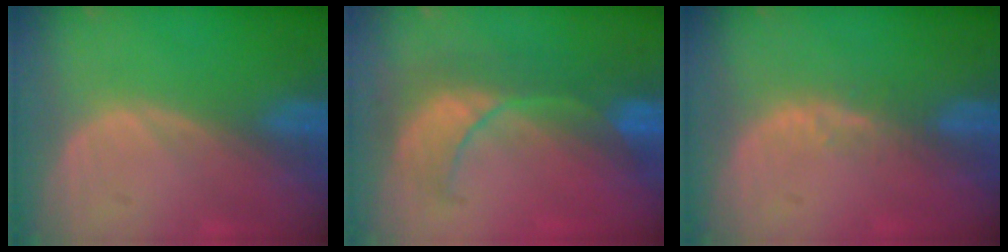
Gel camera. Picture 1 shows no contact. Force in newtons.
{"total": 8.1, "press": 7.9, "slide": 1.6}
{"total": 2.4, "press": 1.8, "slide": 1.5}